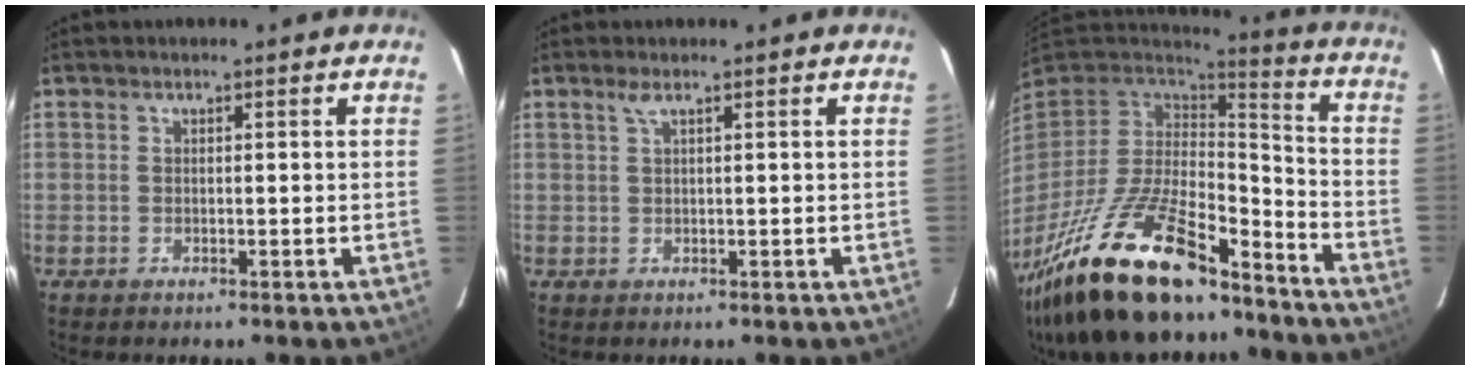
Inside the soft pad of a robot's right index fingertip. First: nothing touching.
{"total": 1.1, "force": [0.6, -0.2, 0.8], "torque": [-0.015, 0.003, 0.010]}
{"total": 28.8, "force": [-19.8, 10.0, 18.3], "torque": [-0.362, -0.040, -0.326]}